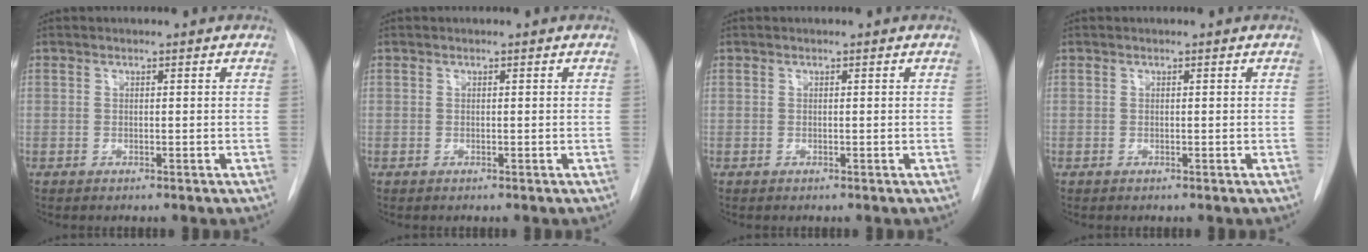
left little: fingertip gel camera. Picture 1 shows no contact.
{"total": 0.0}
{"total": 0.0}
{"total": 0.0}